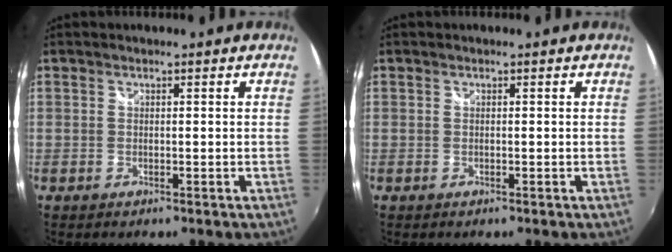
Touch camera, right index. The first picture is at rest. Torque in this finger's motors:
{"motor_torque": [0.01, 0.01, 0.00, 0.00]}